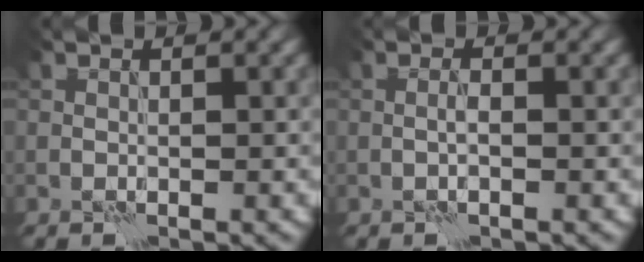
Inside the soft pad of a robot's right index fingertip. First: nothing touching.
{"total": 0.8, "force": [-0.4, 0.1, 0.7], "torque": [-0.016, 0.002, -0.007]}